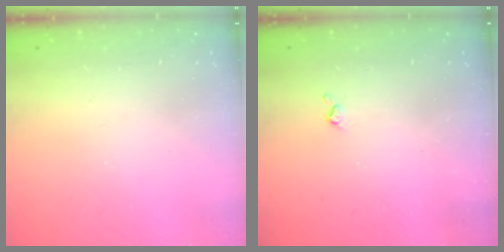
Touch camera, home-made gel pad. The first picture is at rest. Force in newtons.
{"total": 3.0, "press": 2.9, "slide": 0.4}